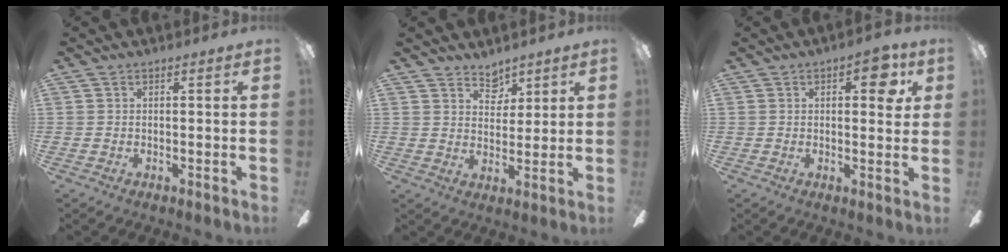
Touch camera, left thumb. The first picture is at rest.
{"total": 5.9, "force": [4.6, 3.4, 1.4], "torque": [-0.014, -0.026, 0.082]}
{"total": 6.8, "force": [2.6, 2.9, 5.5], "torque": [-0.063, -0.008, 0.036]}